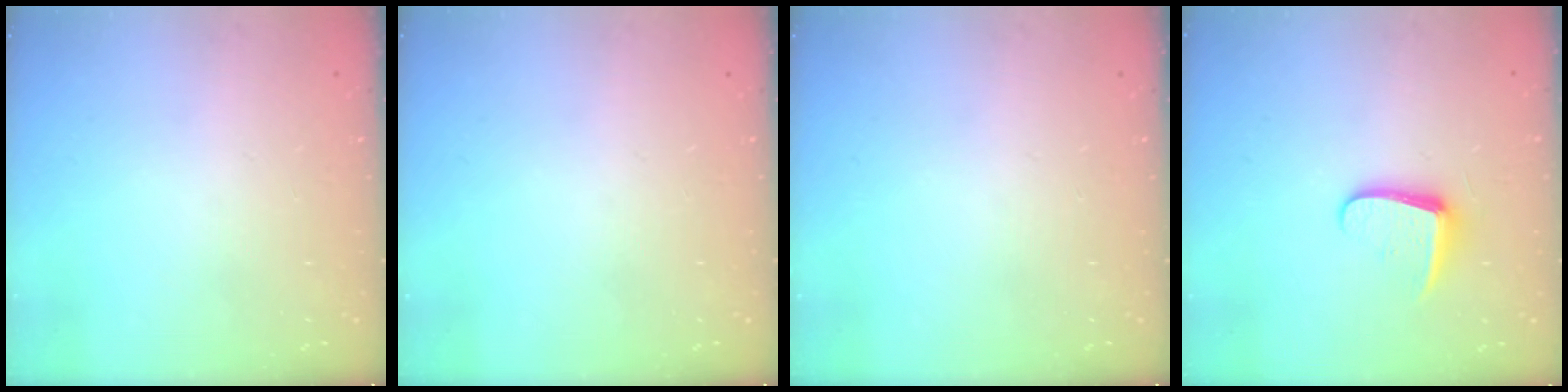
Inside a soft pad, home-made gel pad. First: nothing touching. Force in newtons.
{"total": 0.0}
{"total": 0.0}
{"total": 8.9, "press": 8.8, "slide": 0.8}